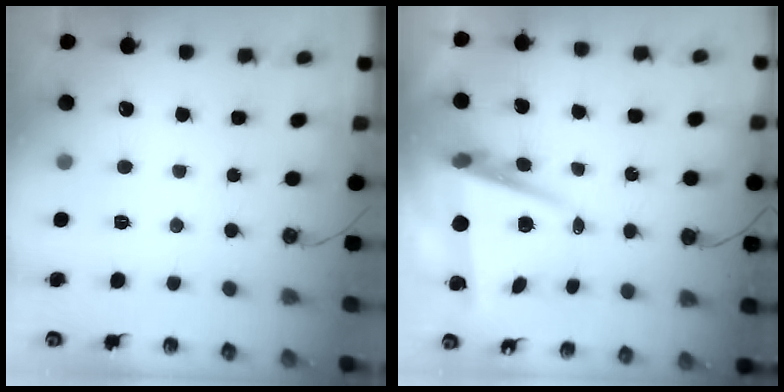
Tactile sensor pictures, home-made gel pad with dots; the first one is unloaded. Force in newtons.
{"total": 8.0, "press": 7.6, "slide": 2.5}